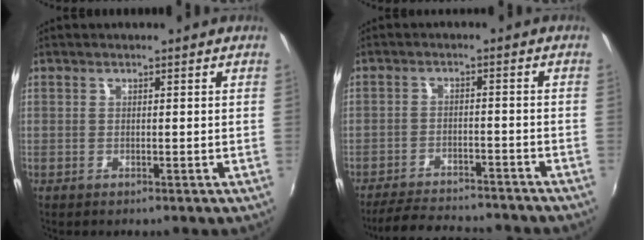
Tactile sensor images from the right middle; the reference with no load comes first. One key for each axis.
{"total": 13.9, "fx": -12.6, "fy": 2.8, "fz": 5.3, "tx": -0.117, "ty": -0.009, "tz": -0.180}